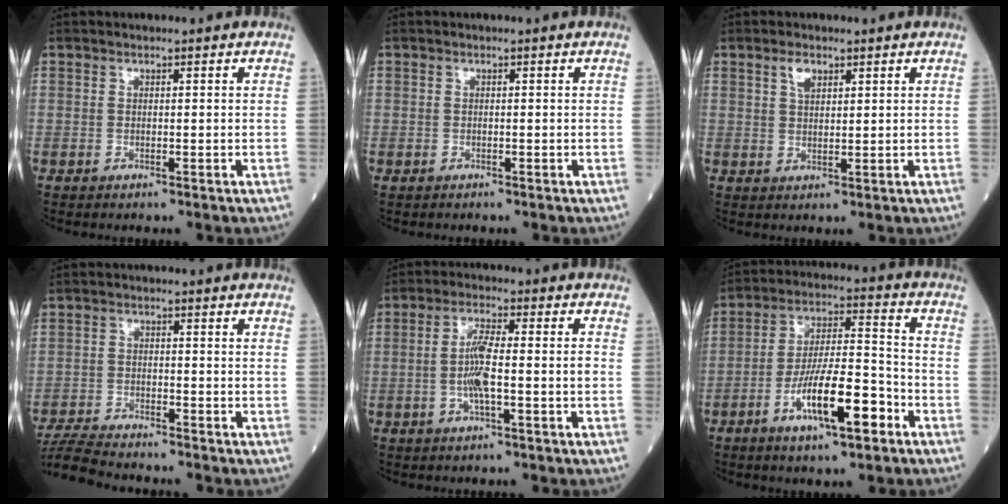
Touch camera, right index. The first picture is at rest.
{"total": 0.5, "force": [-0.4, 0.4, 0.0], "torque": [-0.006, 0.004, -0.010]}
{"total": 2.6, "force": [1.5, 1.2, 1.7], "torque": [-0.034, 0.003, 0.031]}
{"total": 8.3, "force": [-7.9, 0.2, 2.5], "torque": [-0.045, -0.016, -0.140]}
{"total": 6.3, "force": [-1.2, 0.7, 6.2], "torque": [-0.123, 0.008, -0.024]}
{"total": 12.8, "force": [-5.9, 2.5, 11.1], "torque": [-0.202, 0.003, -0.101]}